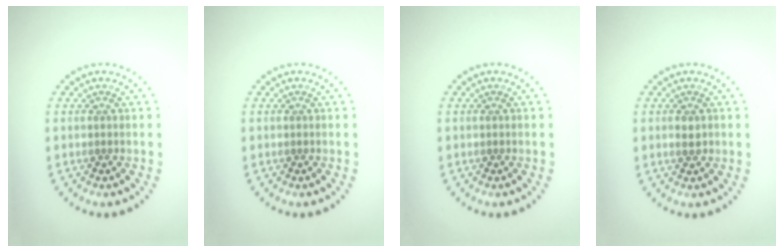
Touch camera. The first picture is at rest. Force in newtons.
{"total": 0.0}
{"total": 0.0}
{"total": 1.0, "press": 1.0, "slide": 0.1}